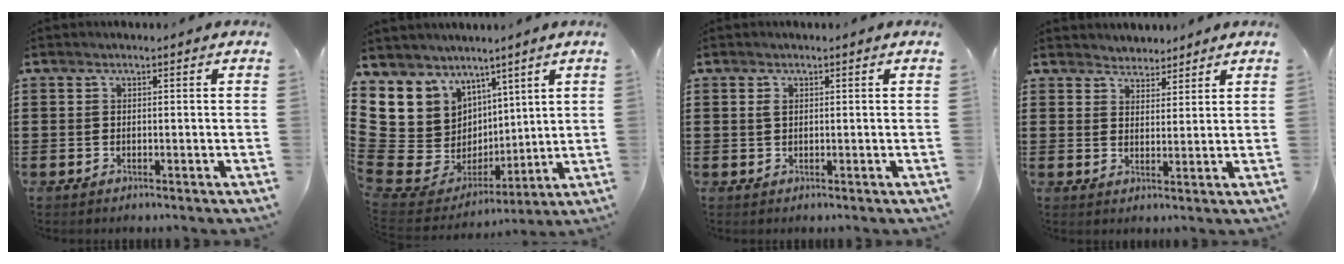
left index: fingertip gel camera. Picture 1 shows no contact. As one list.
[{"total": 9.6, "force": [3.0, 9.1, 0.7], "torque": [-0.072, -0.043, 0.073]}, {"total": 1.1, "force": [0.4, 0.6, 0.9], "torque": [-0.020, 0.003, 0.006]}, {"total": 3.0, "force": [2.7, 1.2, -0.6], "torque": [-0.001, 0.001, 0.052]}]